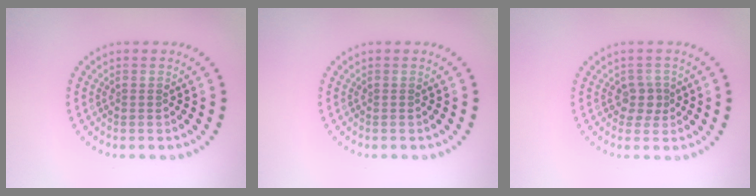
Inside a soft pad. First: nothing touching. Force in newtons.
{"total": 0.0}
{"total": 1.7, "press": 1.4, "slide": 1.0}